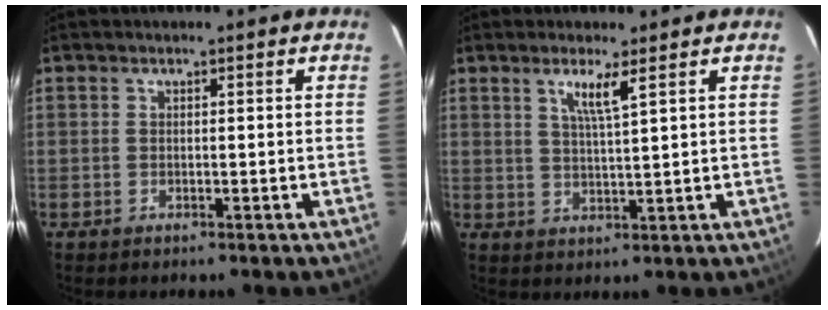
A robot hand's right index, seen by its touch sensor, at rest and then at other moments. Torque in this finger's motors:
{"motor_torque": [0.02, 0.06, 0.08, 0.04]}